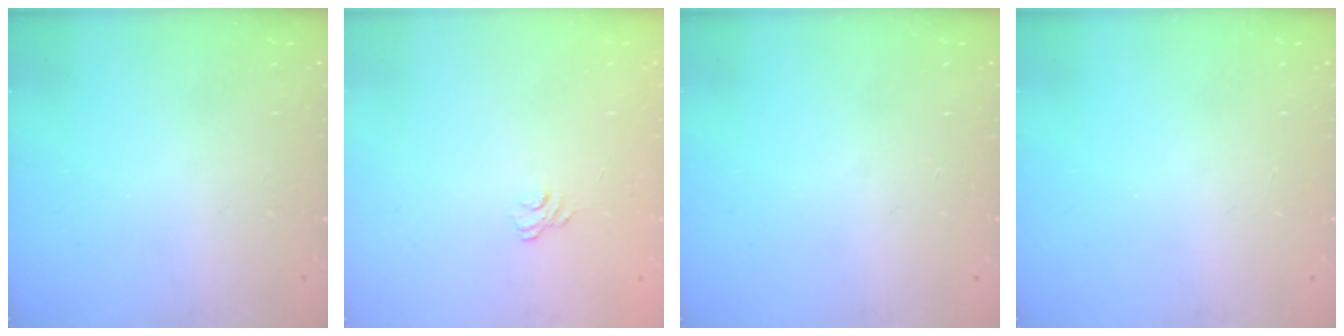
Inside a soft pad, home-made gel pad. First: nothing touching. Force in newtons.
{"total": 3.7, "press": 3.5, "slide": 1.2}
{"total": 0.0}
{"total": 0.0}